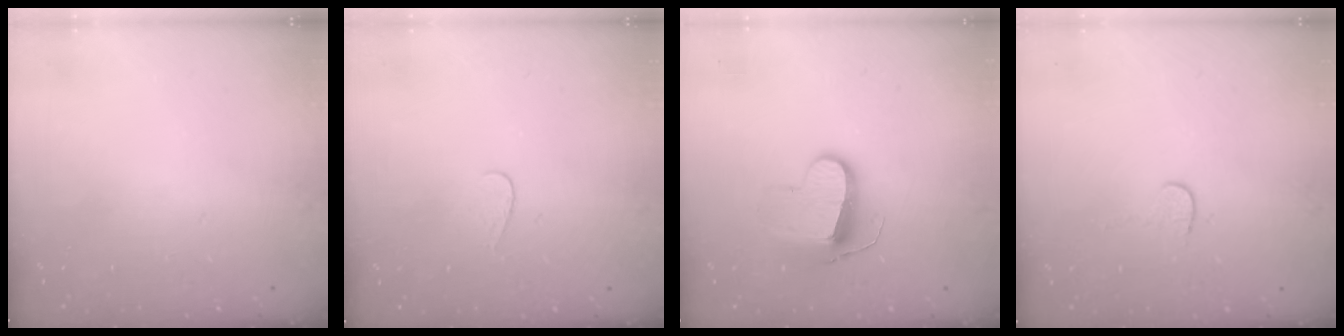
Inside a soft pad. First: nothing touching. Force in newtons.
{"total": 3.5, "press": 3.5, "slide": 0.3}
{"total": 10.6, "press": 10.6, "slide": 0.9}
{"total": 4.0, "press": 4.0, "slide": 0.4}